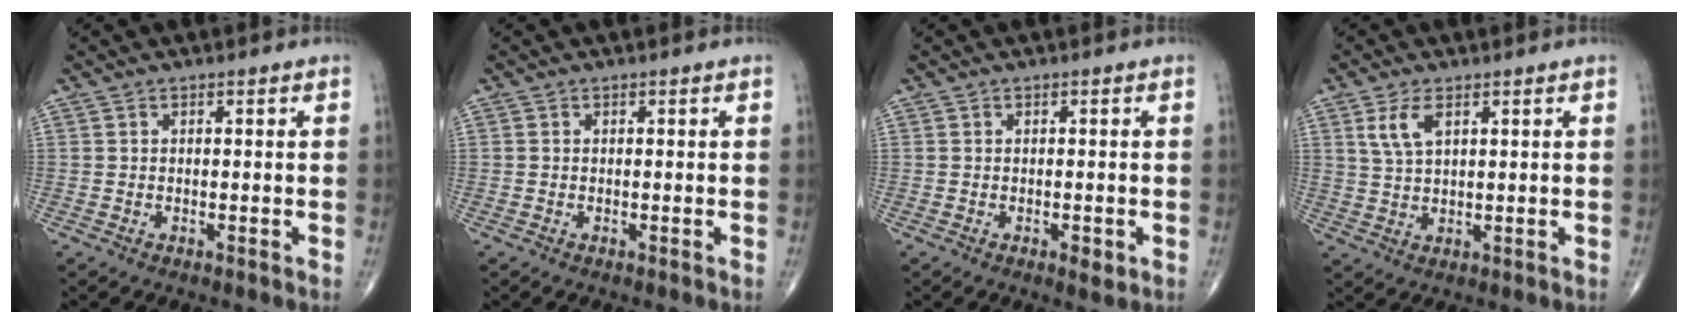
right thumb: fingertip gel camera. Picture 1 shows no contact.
{"total": 0.0}
{"total": 1.8, "force": [-0.6, 0.9, 1.5], "torque": [-0.021, -0.003, -0.007]}
{"total": 5.1, "force": [2.3, 2.3, 3.8], "torque": [-0.077, -0.005, 0.053]}